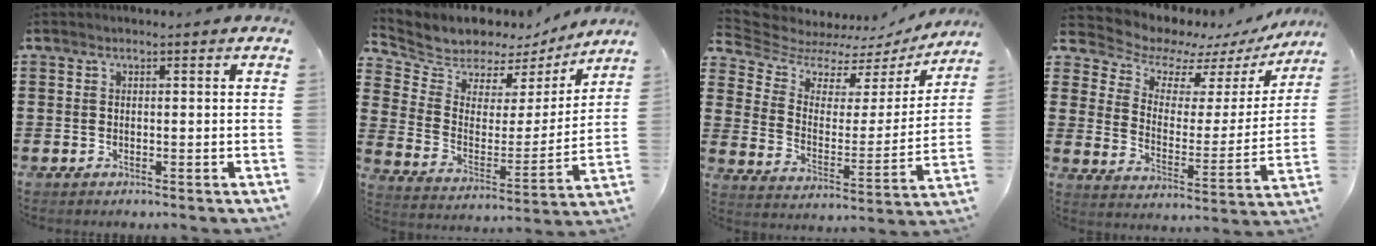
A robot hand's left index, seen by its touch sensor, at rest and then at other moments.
{"total": 6.3, "force": [5.8, 2.5, -0.5], "torque": [-0.037, -0.044, 0.101]}
{"total": 6.5, "force": [5.7, 2.6, 1.7], "torque": [-0.068, -0.039, 0.098]}
{"total": 6.2, "force": [5.3, 2.9, 1.4], "torque": [-0.055, -0.041, 0.088]}